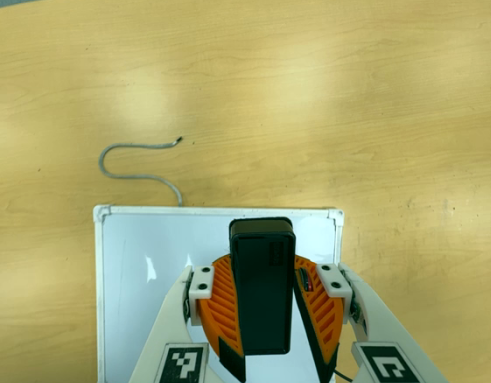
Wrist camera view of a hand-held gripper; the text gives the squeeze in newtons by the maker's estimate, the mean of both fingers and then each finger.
{"total": 9.2, "left": 9.3, "right": 9.0}